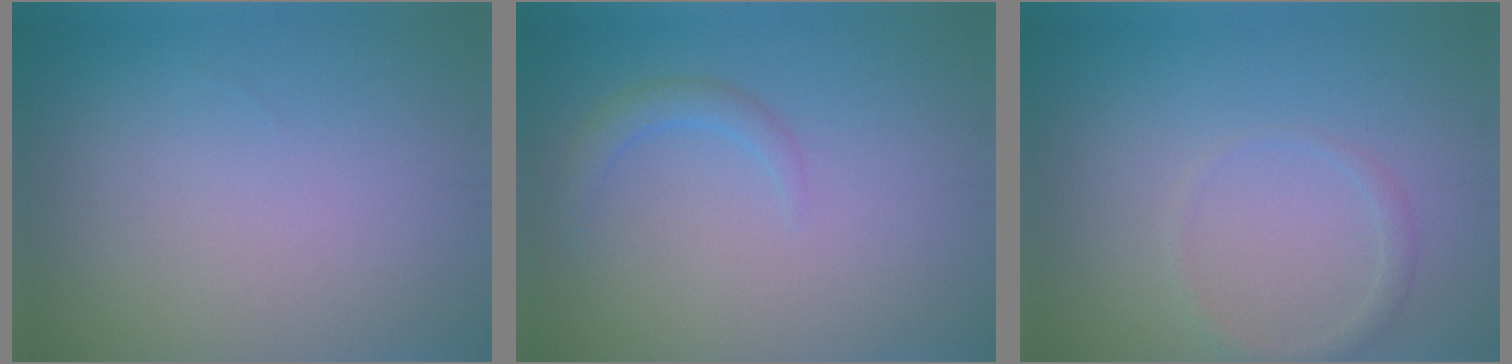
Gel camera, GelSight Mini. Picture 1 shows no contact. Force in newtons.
{"total": 1.7, "press": 1.7, "slide": 0.2}
{"total": 1.3, "press": 1.3, "slide": 0.0}